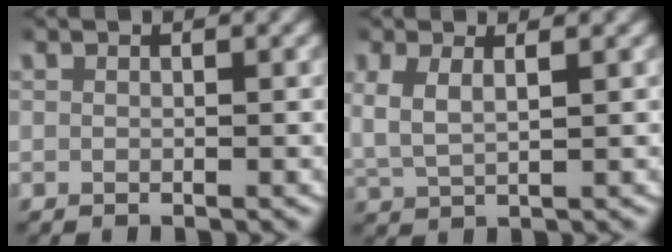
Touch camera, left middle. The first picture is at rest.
{"total": 3.4, "force": [1.2, 2.2, 2.3], "torque": [-0.062, -0.002, 0.026]}